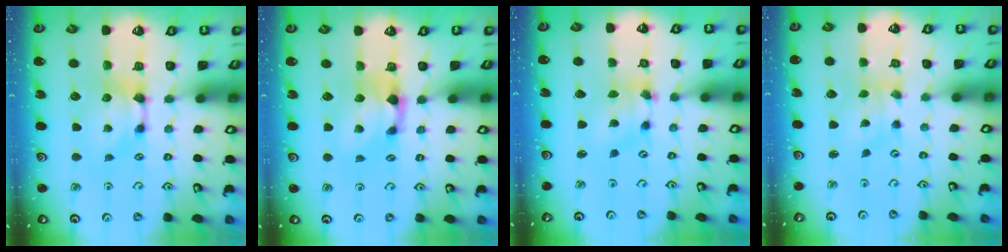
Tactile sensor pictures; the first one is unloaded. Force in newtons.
{"total": 1.4, "press": 0.4, "slide": 1.3}
{"total": 4.3, "press": 4.0, "slide": 1.8}
{"total": 1.3, "press": 0.7, "slide": 1.1}